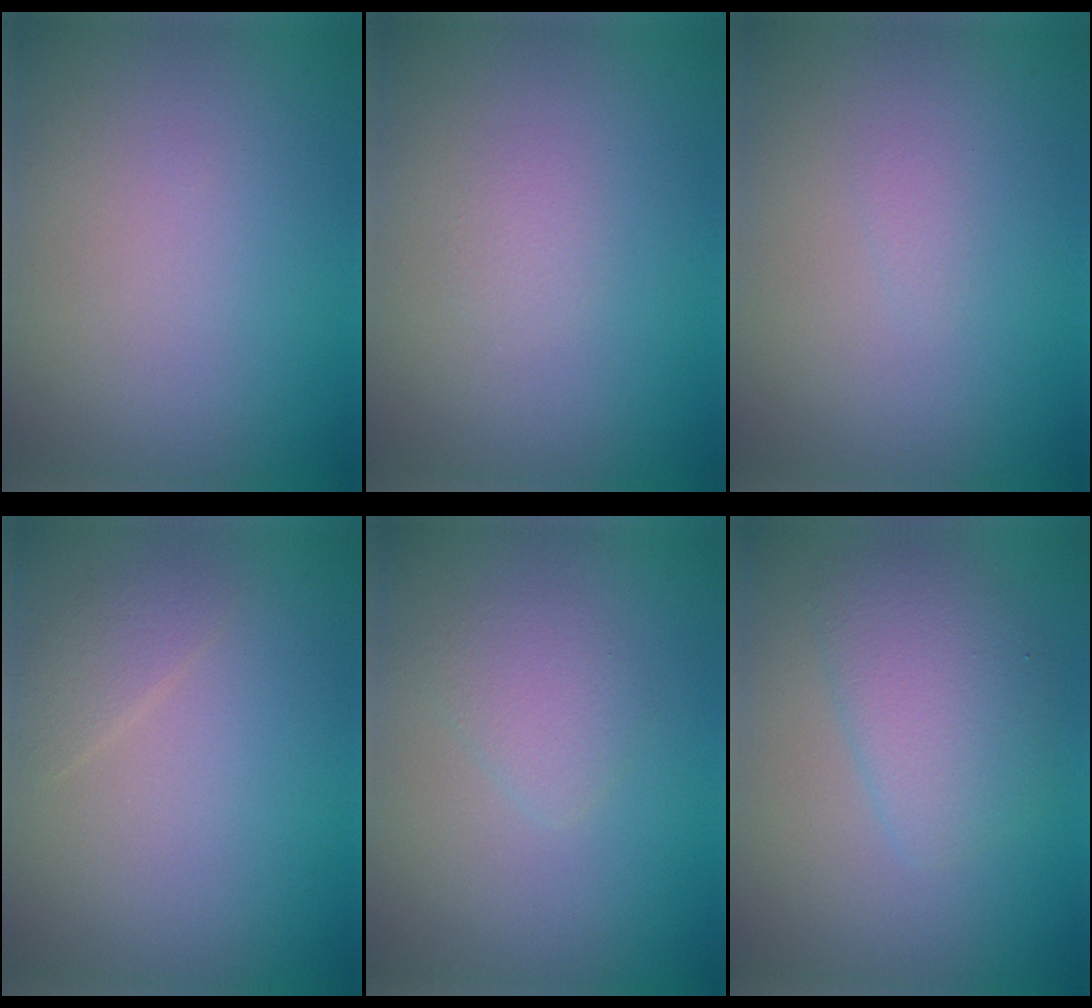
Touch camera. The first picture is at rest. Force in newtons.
{"total": 0.8, "press": 0.8, "slide": 0.1}
{"total": 0.5, "press": 0.5, "slide": 0.1}
{"total": 1.4, "press": 1.4, "slide": 0.1}
{"total": 1.8, "press": 1.8, "slide": 0.1}
{"total": 3.7, "press": 3.7, "slide": 0.1}